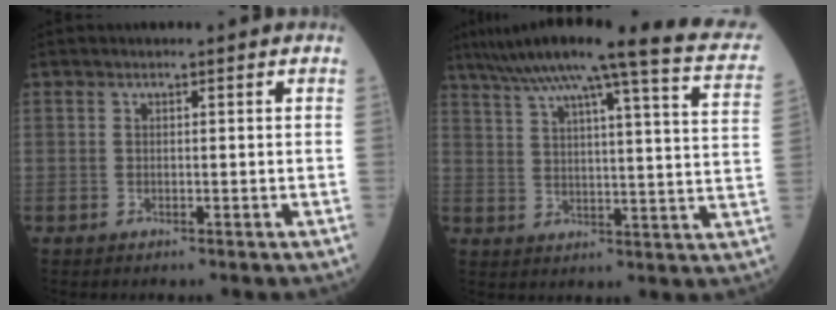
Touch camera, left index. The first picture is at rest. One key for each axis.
{"total": 23.0, "fx": 18.1, "fy": 0.1, "fz": 14.1, "tx": -0.218, "ty": -0.019, "tz": 0.223}